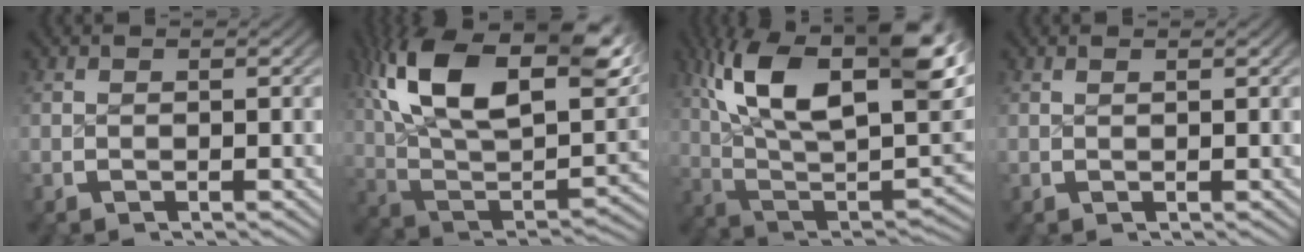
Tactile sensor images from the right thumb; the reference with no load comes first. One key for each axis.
{"total": 21.0, "fx": 4.8, "fy": 13.0, "fz": 15.7, "tx": -0.301, "ty": -0.025, "tz": 0.079}
{"total": 20.1, "fx": 2.8, "fy": 12.0, "fz": 15.9, "tx": -0.286, "ty": -0.054, "tz": 0.068}
{"total": 0.5, "fx": 0.4, "fy": -0.2, "fz": 0.3, "tx": -0.007, "ty": -0.002, "tz": 0.011}